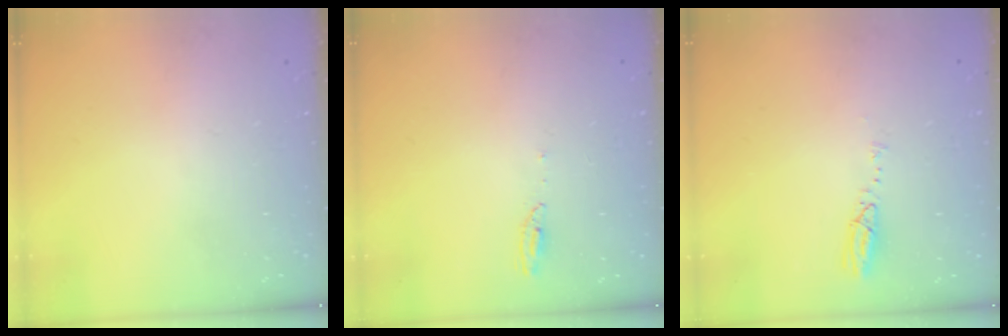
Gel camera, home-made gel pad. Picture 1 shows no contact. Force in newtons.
{"total": 4.4, "press": 4.4, "slide": 0.1}
{"total": 3.6, "press": 3.6, "slide": 0.2}